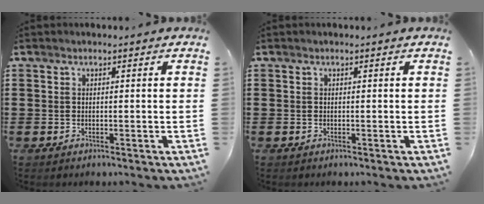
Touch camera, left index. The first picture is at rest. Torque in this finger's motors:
{"motor_torque": [-0.01, 0.00, 0.00, 0.00]}